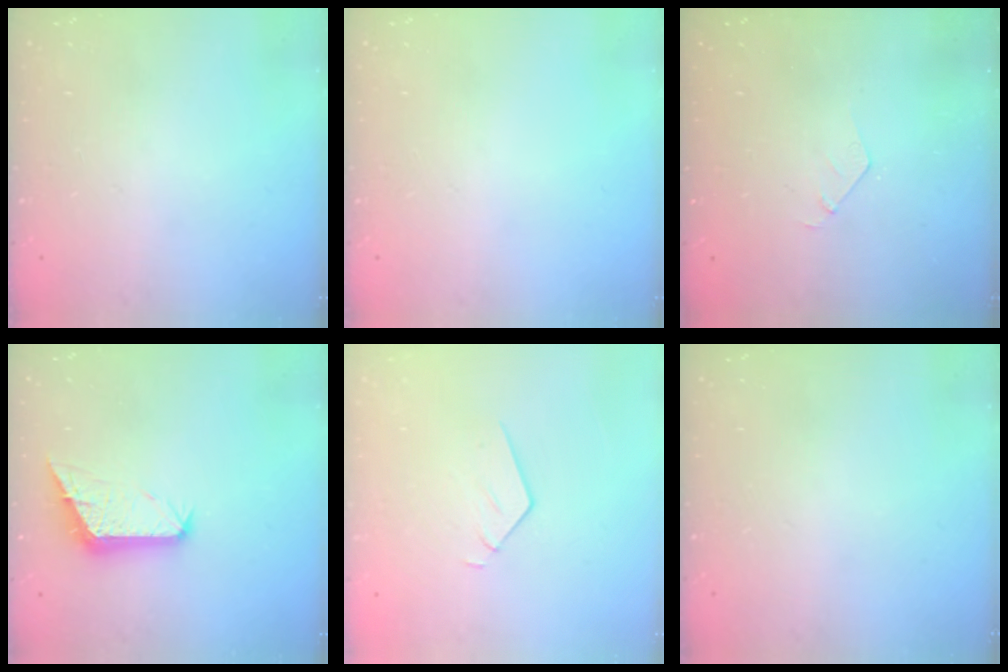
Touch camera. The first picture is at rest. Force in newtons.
{"total": 0.0}
{"total": 2.8, "press": 2.8, "slide": 0.1}
{"total": 10.9, "press": 10.9, "slide": 0.3}
{"total": 3.5, "press": 3.4, "slide": 0.2}
{"total": 0.0}